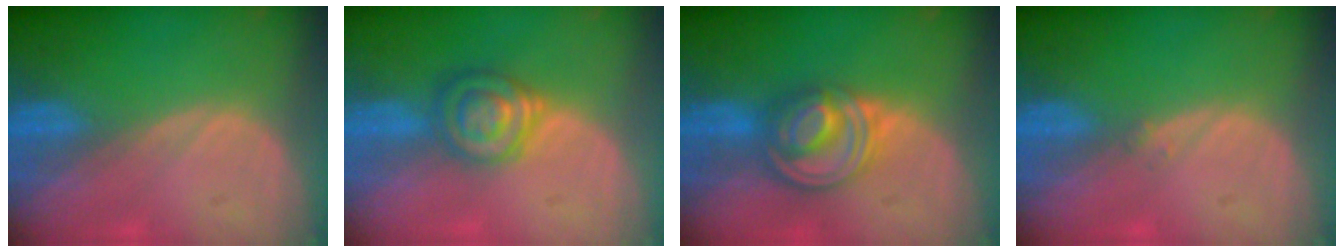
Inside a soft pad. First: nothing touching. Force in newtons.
{"total": 6.4, "press": 5.8, "slide": 2.8}
{"total": 8.0, "press": 6.9, "slide": 4.1}
{"total": 0.6, "press": 0.5, "slide": 0.3}